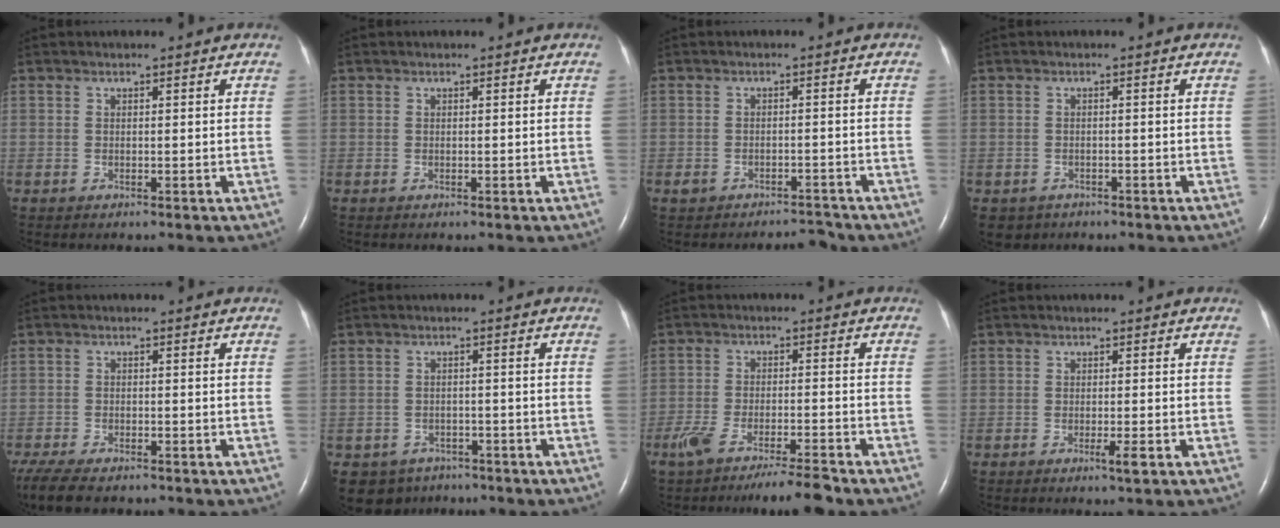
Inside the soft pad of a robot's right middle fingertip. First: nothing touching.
{"total": 0.0}
{"total": 2.5, "force": [-2.3, 0.9, 0.4], "torque": [-0.014, 0.006, -0.030]}
{"total": 2.8, "force": [-1.8, 2.1, 0.2], "torque": [-0.004, 0.004, -0.025]}
{"total": 9.8, "force": [-7.5, 3.5, 5.2], "torque": [-0.103, -0.016, -0.117]}
{"total": 5.4, "force": [-3.8, 3.9, 0.4], "torque": [-0.007, 0.008, -0.052]}
{"total": 8.3, "force": [-6.7, 0.2, 4.9], "torque": [-0.084, -0.015, -0.114]}
{"total": 1.7, "force": [-0.8, 0.0, 1.5], "torque": [-0.028, -0.004, -0.013]}